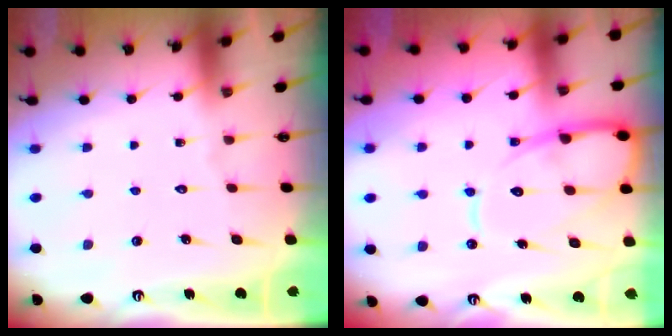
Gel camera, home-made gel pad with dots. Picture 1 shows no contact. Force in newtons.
{"total": 12.5, "press": 12.5, "slide": 1.3}